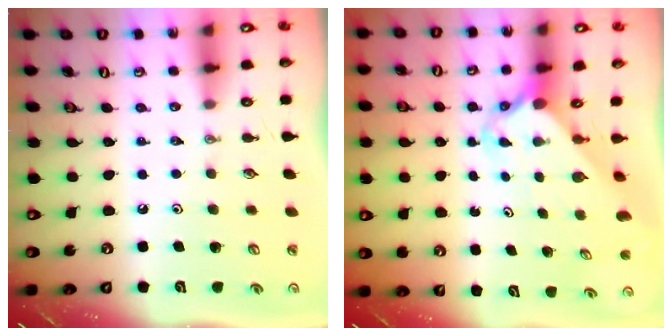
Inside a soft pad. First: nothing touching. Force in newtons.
{"total": 2.3, "press": 2.3, "slide": 0.2}